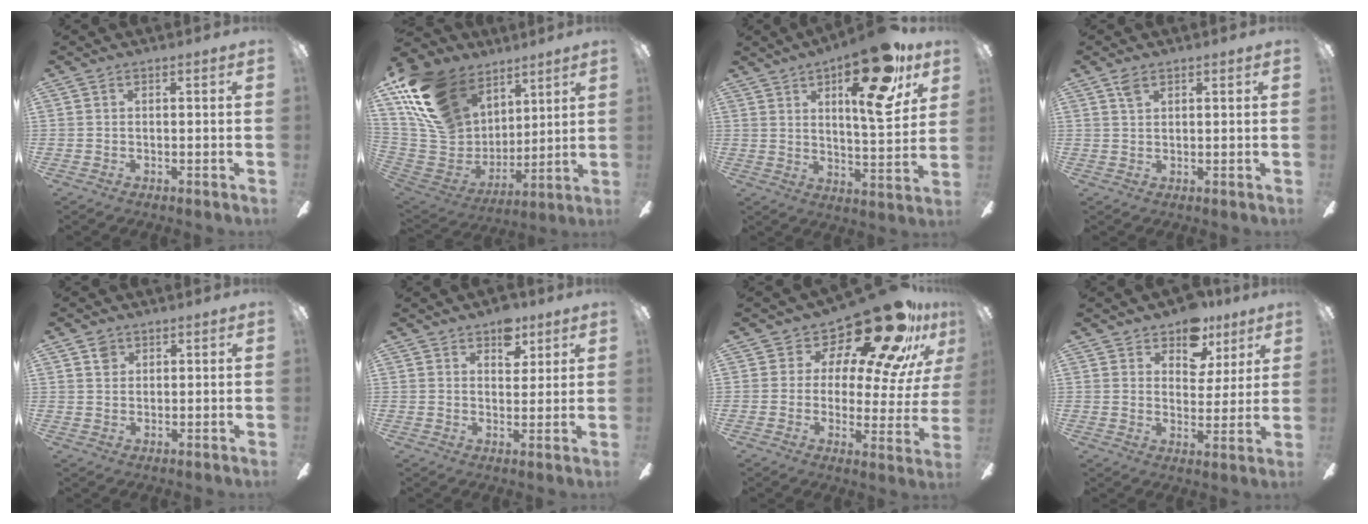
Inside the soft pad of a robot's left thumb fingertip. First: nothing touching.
{"total": 21.7, "force": [12.4, 14.5, 10.3], "torque": [-0.241, -0.048, 0.242]}
{"total": 20.0, "force": [11.2, 7.0, 15.0], "torque": [-0.205, -0.052, 0.168]}
{"total": 2.4, "force": [1.5, 1.2, 1.3], "torque": [-0.032, 0.001, 0.028]}
{"total": 2.8, "force": [1.7, 2.1, 0.6], "torque": [0.000, -0.003, 0.028]}
{"total": 6.6, "force": [4.3, 4.0, 3.2], "torque": [-0.025, -0.014, 0.070]}
{"total": 20.5, "force": [15.4, 7.5, 11.3], "torque": [-0.162, -0.115, 0.254]}
{"total": 9.6, "force": [7.2, 5.7, 2.7], "torque": [-0.040, -0.045, 0.133]}